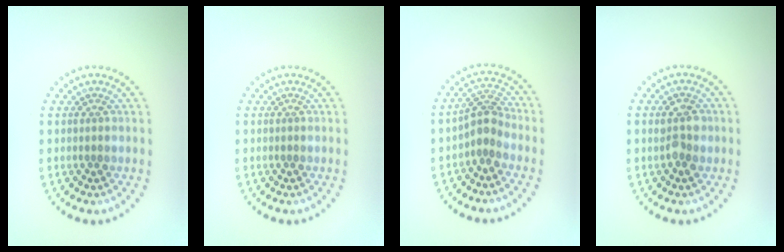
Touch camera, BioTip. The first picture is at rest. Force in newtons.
{"total": 0.0}
{"total": 2.7, "press": 2.0, "slide": 1.8}
{"total": 2.1, "press": 2.1, "slide": 0.1}